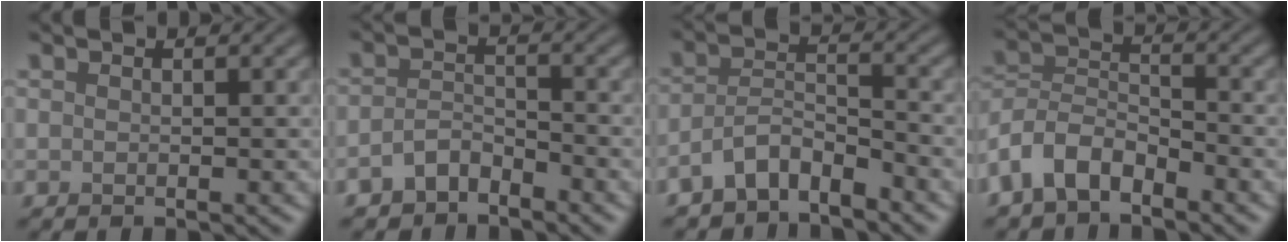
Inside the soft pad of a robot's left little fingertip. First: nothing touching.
{"total": 2.6, "force": [-1.9, 1.3, 1.2], "torque": [-0.023, 0.010, -0.041]}
{"total": 3.8, "force": [-3.0, 1.4, 1.9], "torque": [-0.032, 0.007, -0.064]}
{"total": 5.1, "force": [-3.4, 2.7, 2.6], "torque": [-0.053, 0.003, -0.079]}